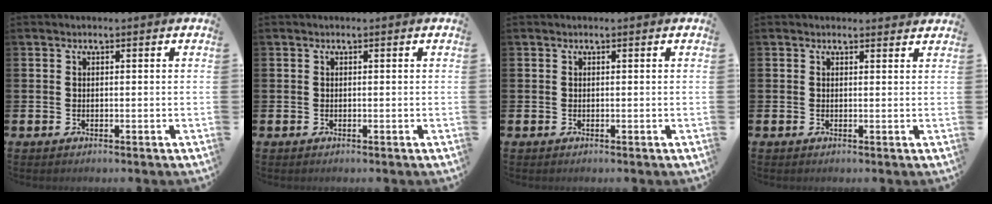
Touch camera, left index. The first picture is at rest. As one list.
[{"total": 0.0}, {"total": 0.0}, {"total": 0.7, "force": [0.7, 0.2, 0.0], "torque": [0.011, -0.003, 0.011]}]